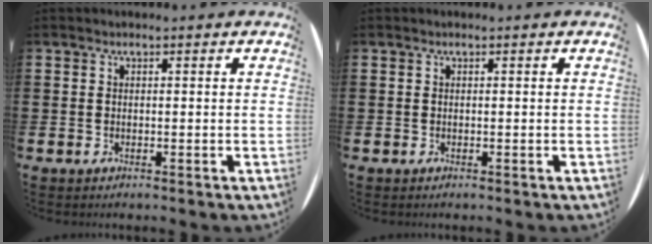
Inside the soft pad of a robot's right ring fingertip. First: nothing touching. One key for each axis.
{"total": 0.0}